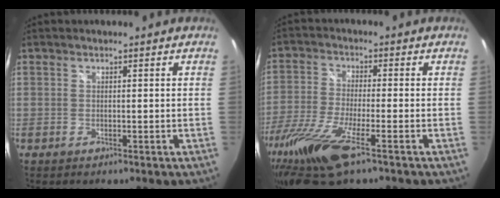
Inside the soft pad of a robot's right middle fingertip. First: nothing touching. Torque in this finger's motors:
{"motor_torque": [1.16, -0.98, 0.67, 0.21]}